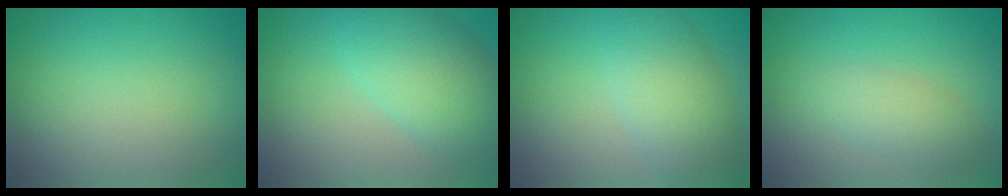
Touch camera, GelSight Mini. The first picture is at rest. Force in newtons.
{"total": 6.5, "press": 6.5, "slide": 0.2}
{"total": 5.1, "press": 5.1, "slide": 0.1}
{"total": 2.4, "press": 2.4, "slide": 0.0}